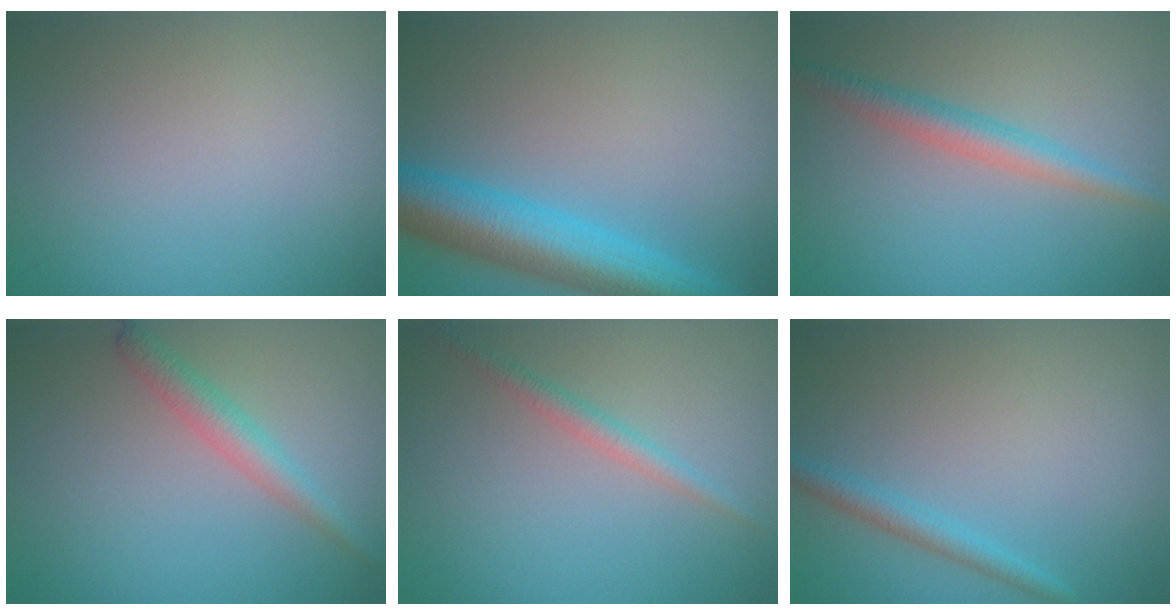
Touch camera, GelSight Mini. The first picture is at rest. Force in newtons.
{"total": 7.3, "press": 7.3, "slide": 0.4}
{"total": 2.7, "press": 2.7, "slide": 0.1}
{"total": 2.5, "press": 2.5, "slide": 0.1}
{"total": 1.6, "press": 1.6, "slide": 0.0}
{"total": 1.8, "press": 1.8, "slide": 0.1}